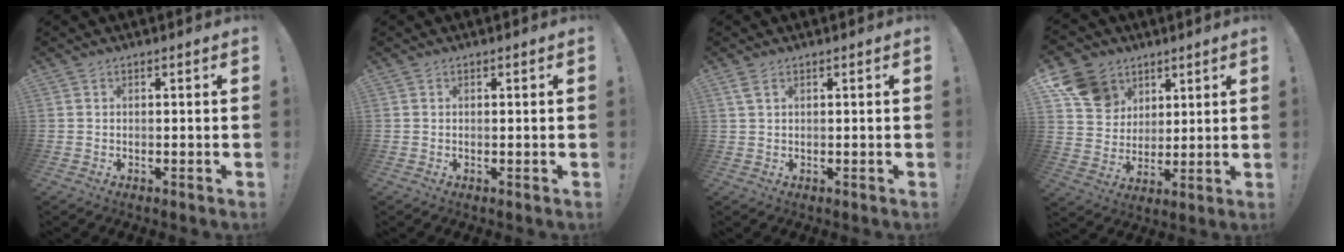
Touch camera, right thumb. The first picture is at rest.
{"total": 0.0}
{"total": 2.4, "force": [1.3, 1.0, 1.8], "torque": [-0.037, 0.002, 0.024]}
{"total": 13.2, "force": [6.6, 10.5, 4.6], "torque": [-0.071, -0.034, 0.135]}